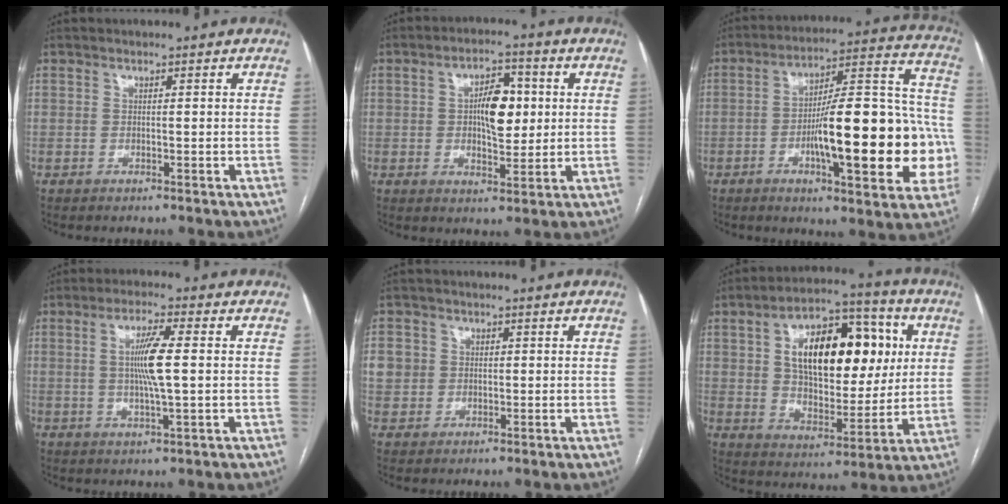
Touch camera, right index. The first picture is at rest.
{"total": 7.5, "force": [0.9, 3.2, 6.8], "torque": [-0.111, 0.013, 0.017]}
{"total": 23.0, "force": [-5.1, 5.0, 21.8], "torque": [-0.256, 0.034, -0.063]}
{"total": 6.9, "force": [0.5, 0.1, 6.9], "torque": [-0.132, -0.001, 0.008]}
{"total": 5.2, "force": [1.0, 4.9, 1.1], "torque": [-0.022, 0.012, 0.025]}
{"total": 19.1, "force": [4.5, 9.3, 16.1], "torque": [-0.263, 0.032, 0.071]}